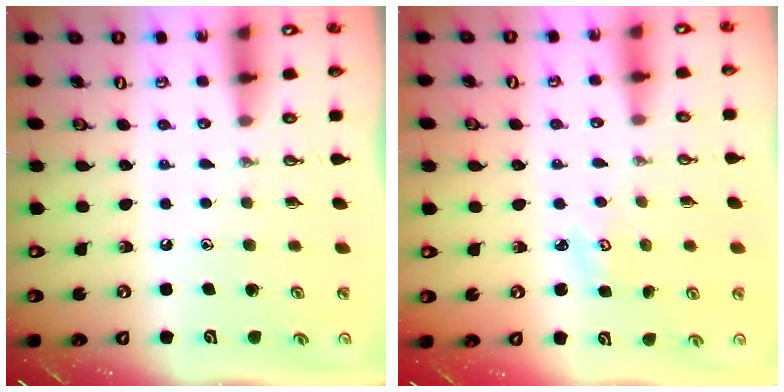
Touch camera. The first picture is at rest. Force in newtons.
{"total": 2.5, "press": 2.5, "slide": 0.4}